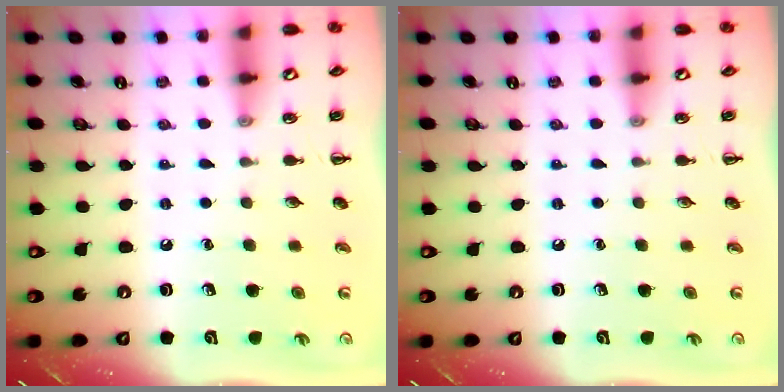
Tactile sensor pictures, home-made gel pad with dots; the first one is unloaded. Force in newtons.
{"total": 0.0}